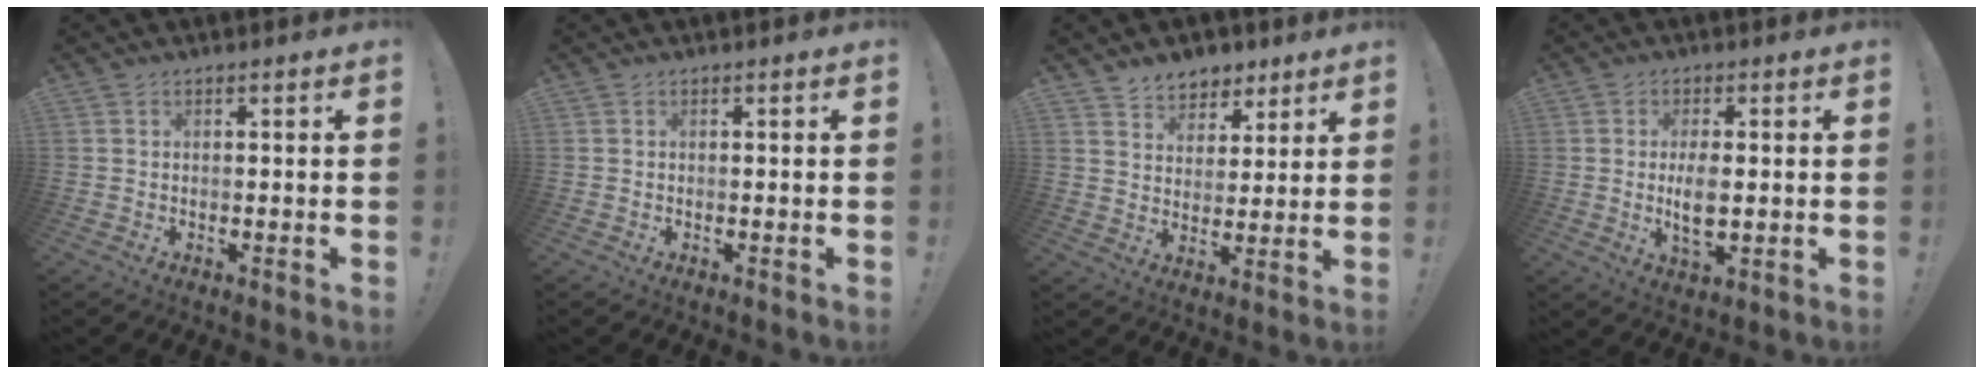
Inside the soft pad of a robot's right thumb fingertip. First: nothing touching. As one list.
[{"total": 0.0}, {"total": 7.3, "force": [5.4, 4.8, 0.6], "torque": [-0.005, -0.047, 0.105]}, {"total": 6.3, "force": [-0.2, 3.5, 5.2], "torque": [-0.083, -0.004, -0.007]}]